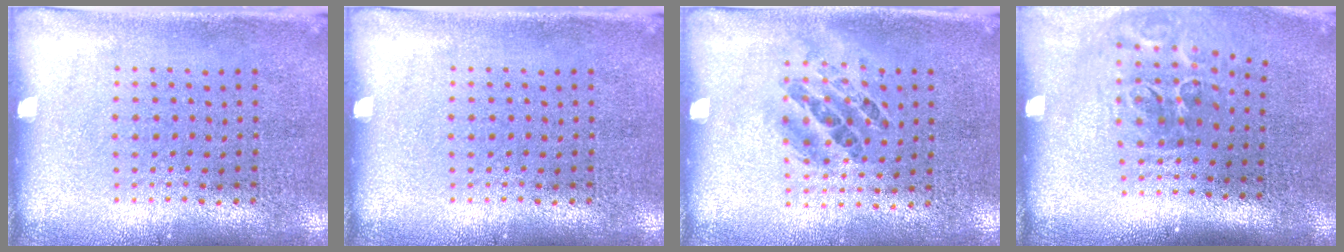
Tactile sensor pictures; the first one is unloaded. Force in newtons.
{"total": 0.0}
{"total": 0.9, "press": 0.8, "slide": 0.5}
{"total": 2.0, "press": 1.2, "slide": 1.6}